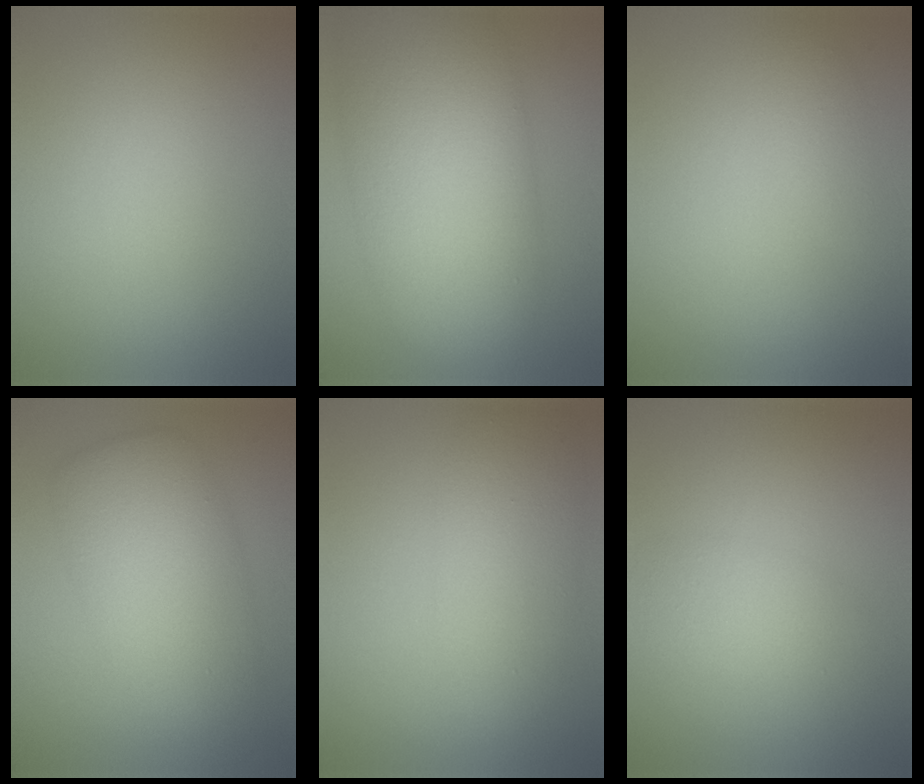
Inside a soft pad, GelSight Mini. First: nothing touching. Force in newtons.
{"total": 12.2, "press": 12.2, "slide": 0.4}
{"total": 1.1, "press": 1.1, "slide": 0.0}
{"total": 7.4, "press": 7.4, "slide": 0.3}
{"total": 5.2, "press": 5.2, "slide": 0.2}
{"total": 2.7, "press": 2.7, "slide": 0.2}